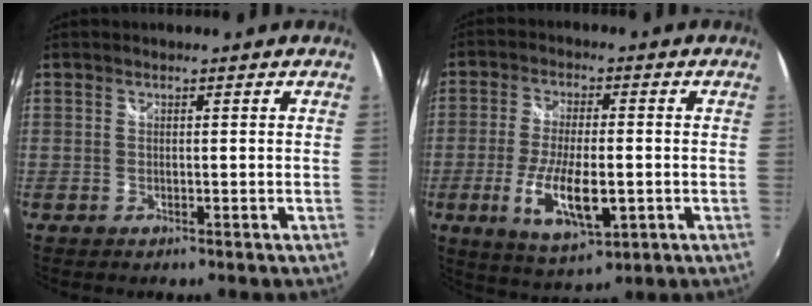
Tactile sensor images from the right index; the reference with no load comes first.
{"total": 11.6, "force": [-3.1, 4.1, 10.4], "torque": [-0.205, -0.020, -0.051]}